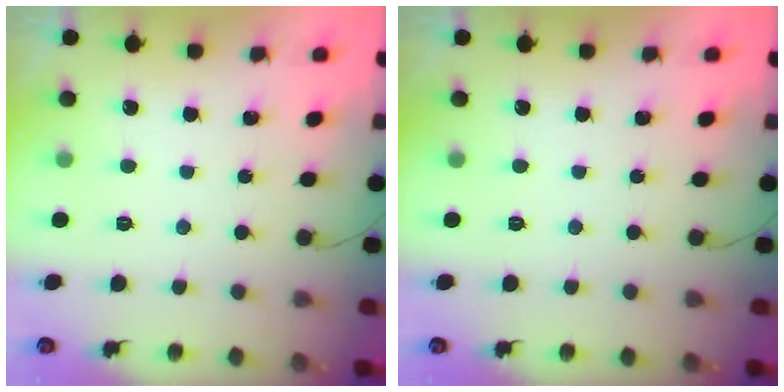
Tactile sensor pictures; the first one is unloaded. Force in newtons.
{"total": 0.0}